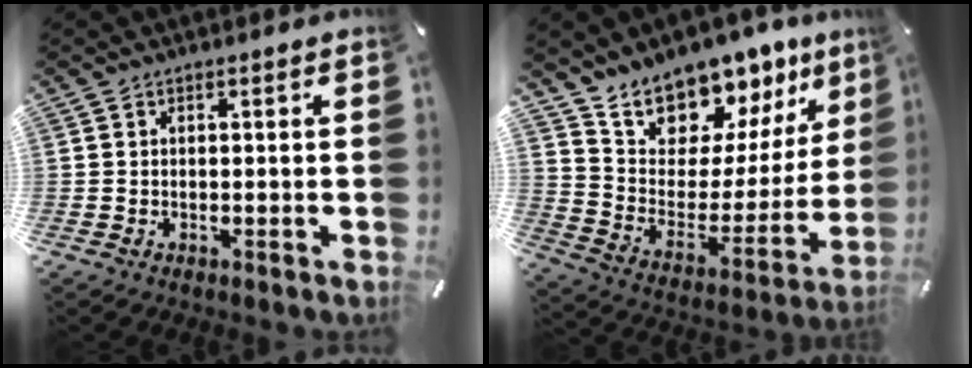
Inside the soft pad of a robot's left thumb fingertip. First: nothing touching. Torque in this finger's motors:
{"motor_torque": [2.74, 2.27, 1.48, -1.29, 0.32]}